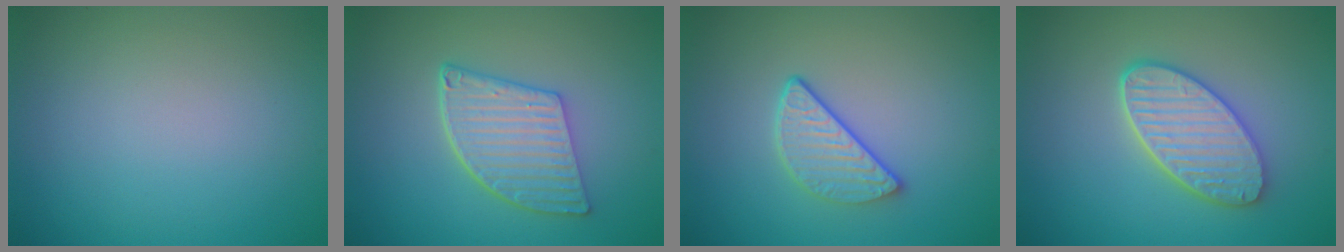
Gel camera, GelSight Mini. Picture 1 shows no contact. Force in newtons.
{"total": 5.5, "press": 4.2, "slide": 3.5}
{"total": 3.3, "press": 2.6, "slide": 2.0}
{"total": 5.3, "press": 4.3, "slide": 3.0}